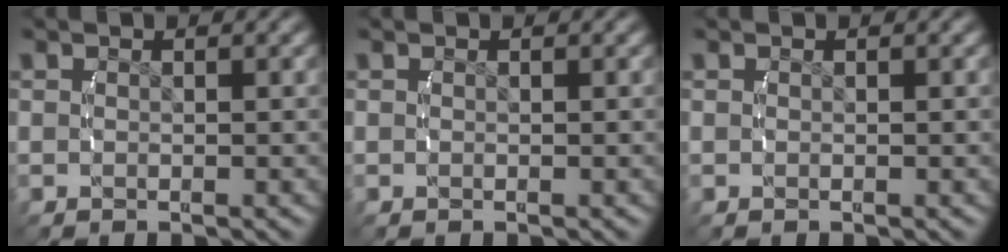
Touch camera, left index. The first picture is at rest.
{"total": 0.0}
{"total": 0.0}